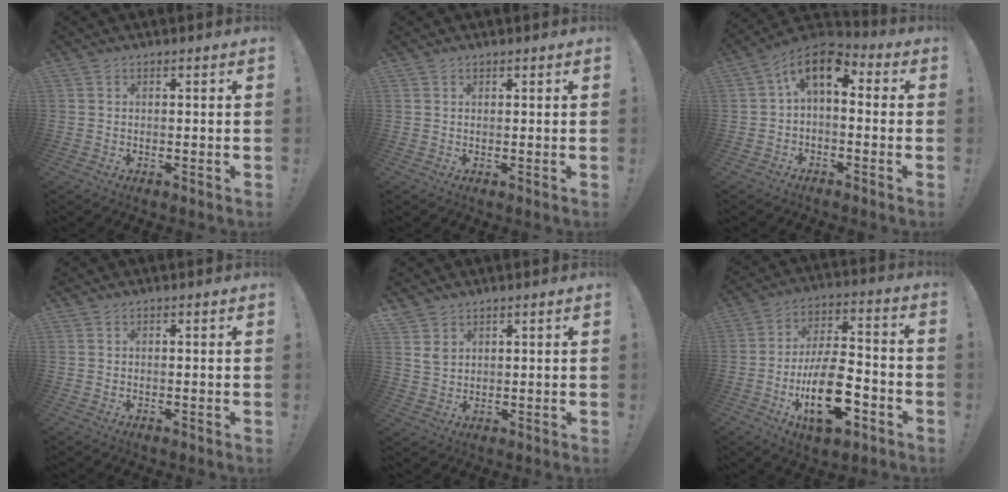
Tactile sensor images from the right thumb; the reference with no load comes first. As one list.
[{"total": 0.6, "force": [0.5, 0.2, 0.2], "torque": [0.003, -0.003, 0.009]}, {"total": 8.5, "force": [2.3, 4.3, 6.9], "torque": [-0.121, -0.010, 0.045]}, {"total": 0.0}, {"total": 4.1, "force": [2.6, 2.7, 1.6], "torque": [-0.014, -0.017, 0.048]}, {"total": 20.1, "force": [-7.7, 9.7, 15.9], "torque": [-0.269, 0.045, -0.117]}]